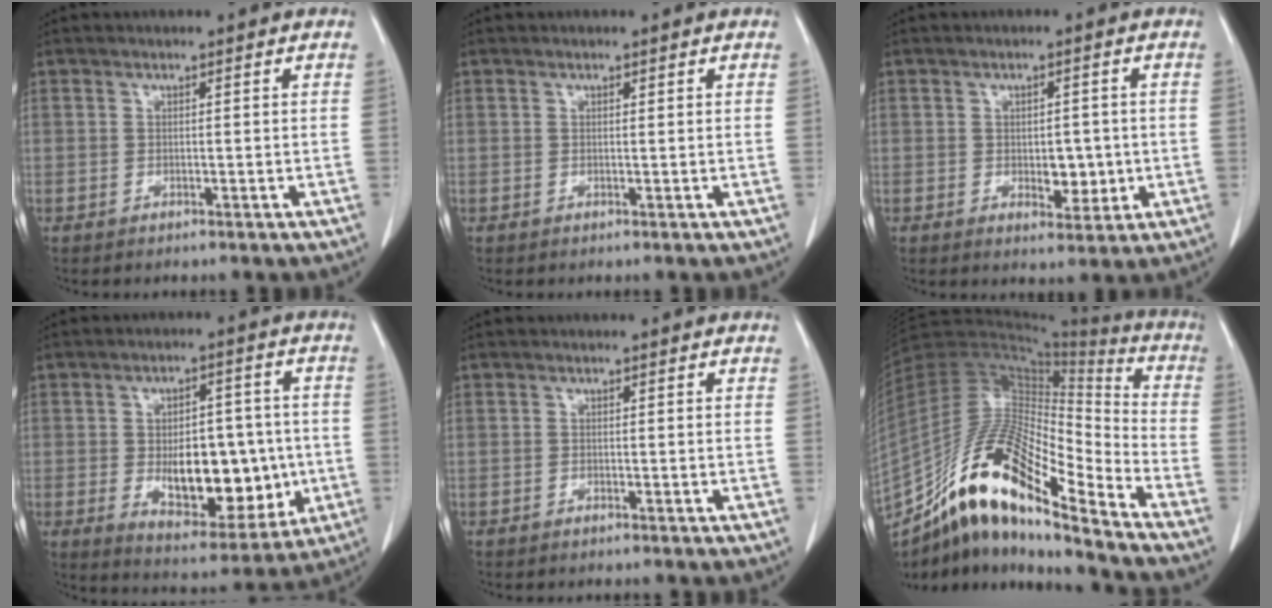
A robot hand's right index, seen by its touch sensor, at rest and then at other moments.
{"total": 0.0}
{"total": 4.3, "force": [-0.5, 2.4, 3.5], "torque": [-0.038, 0.000, 0.005]}
{"total": 14.3, "force": [-1.8, 7.0, 12.3], "torque": [-0.176, 0.005, -0.008]}
{"total": 0.0}
{"total": 20.7, "force": [-14.0, 4.0, 14.7], "torque": [-0.302, 0.012, -0.254]}